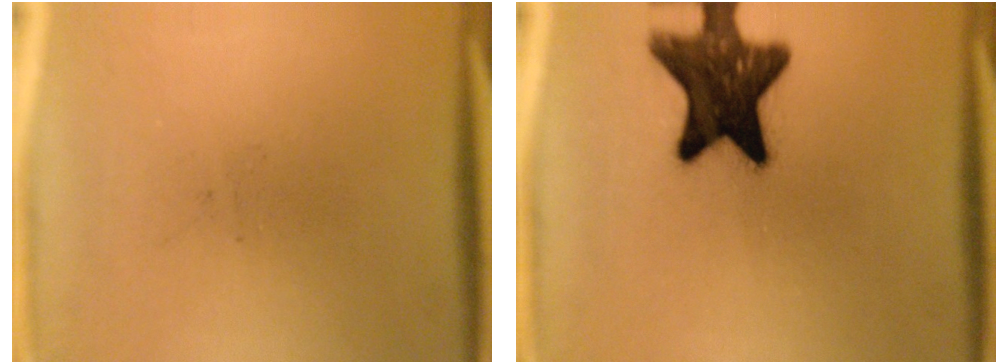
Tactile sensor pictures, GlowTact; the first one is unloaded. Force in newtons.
{"total": 15.8}